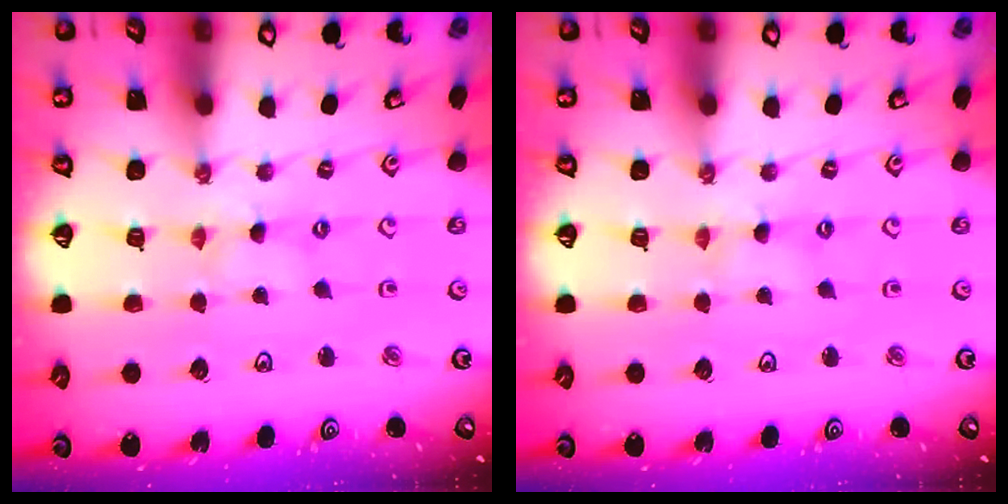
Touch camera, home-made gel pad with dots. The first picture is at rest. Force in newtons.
{"total": 0.0}